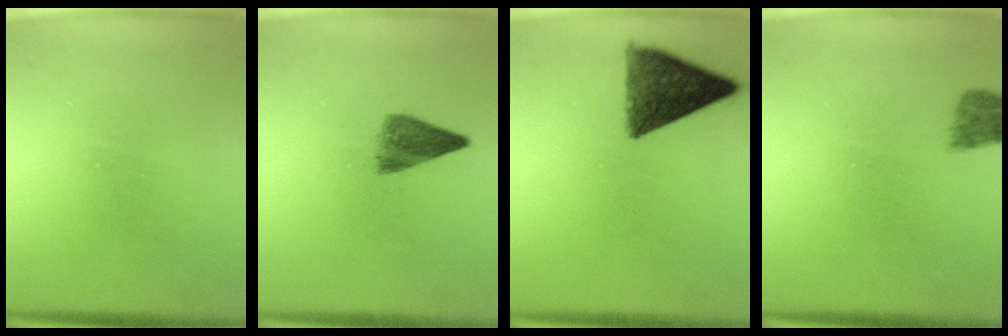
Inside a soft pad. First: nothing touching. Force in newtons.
{"total": 4.7}
{"total": 10.4}
{"total": 1.9}